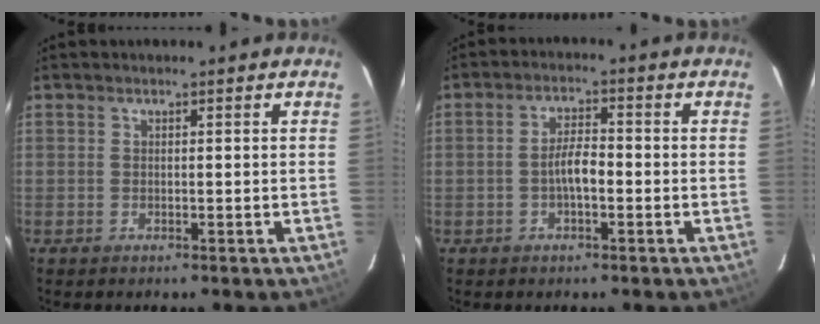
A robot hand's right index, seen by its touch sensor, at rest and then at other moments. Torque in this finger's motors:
{"motor_torque": [1.03, -0.35, 0.56, 0.14]}